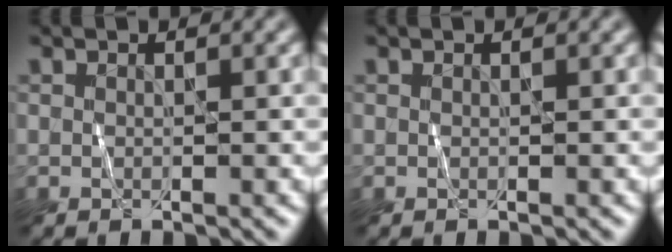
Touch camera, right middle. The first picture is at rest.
{"total": 0.0}